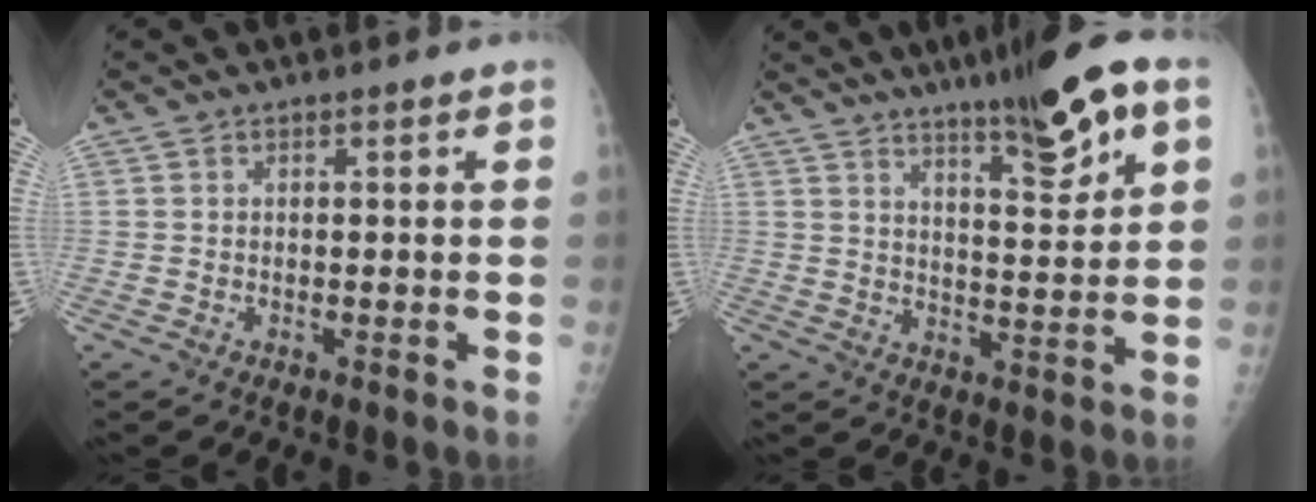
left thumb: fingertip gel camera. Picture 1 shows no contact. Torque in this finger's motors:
{"motor_torque": [1.18, 0.91, 0.93, -0.25, 0.33]}